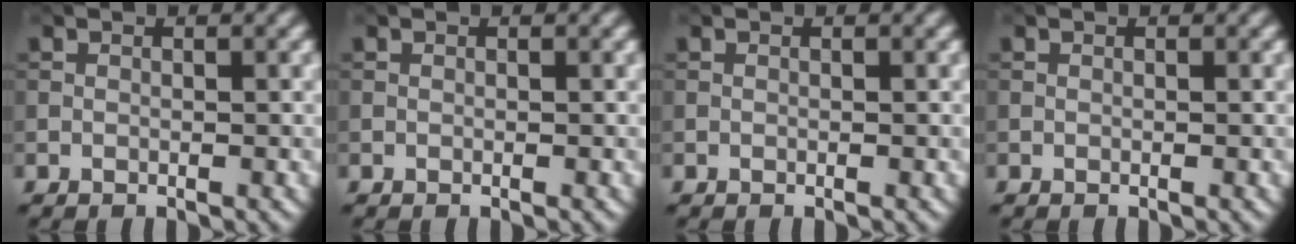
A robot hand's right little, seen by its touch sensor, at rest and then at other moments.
{"total": 0.0}
{"total": 0.0}
{"total": 0.0}